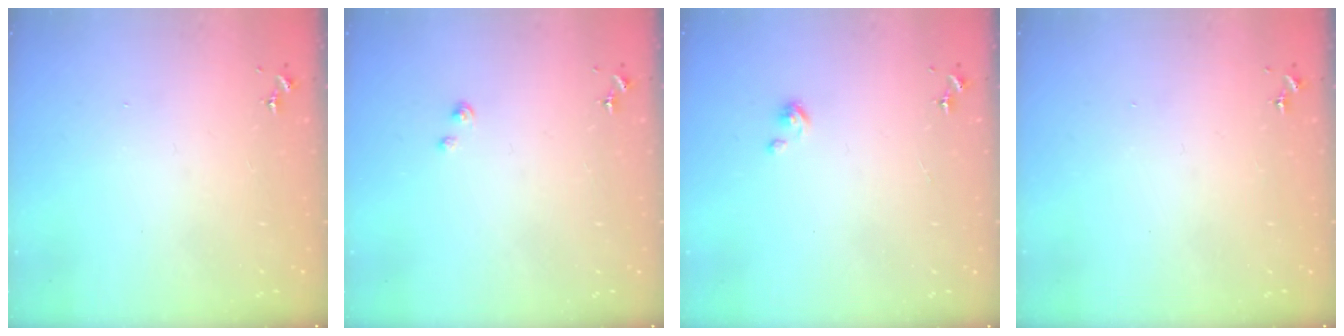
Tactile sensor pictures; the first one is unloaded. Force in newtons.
{"total": 2.3, "press": 2.3, "slide": 0.3}
{"total": 2.7, "press": 2.7, "slide": 0.3}
{"total": 0.0}